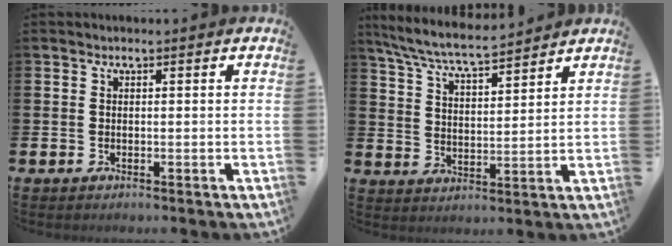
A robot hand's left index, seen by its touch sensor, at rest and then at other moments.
{"total": 7.0, "force": [6.6, 0.4, 2.2], "torque": [-0.066, -0.037, 0.117]}